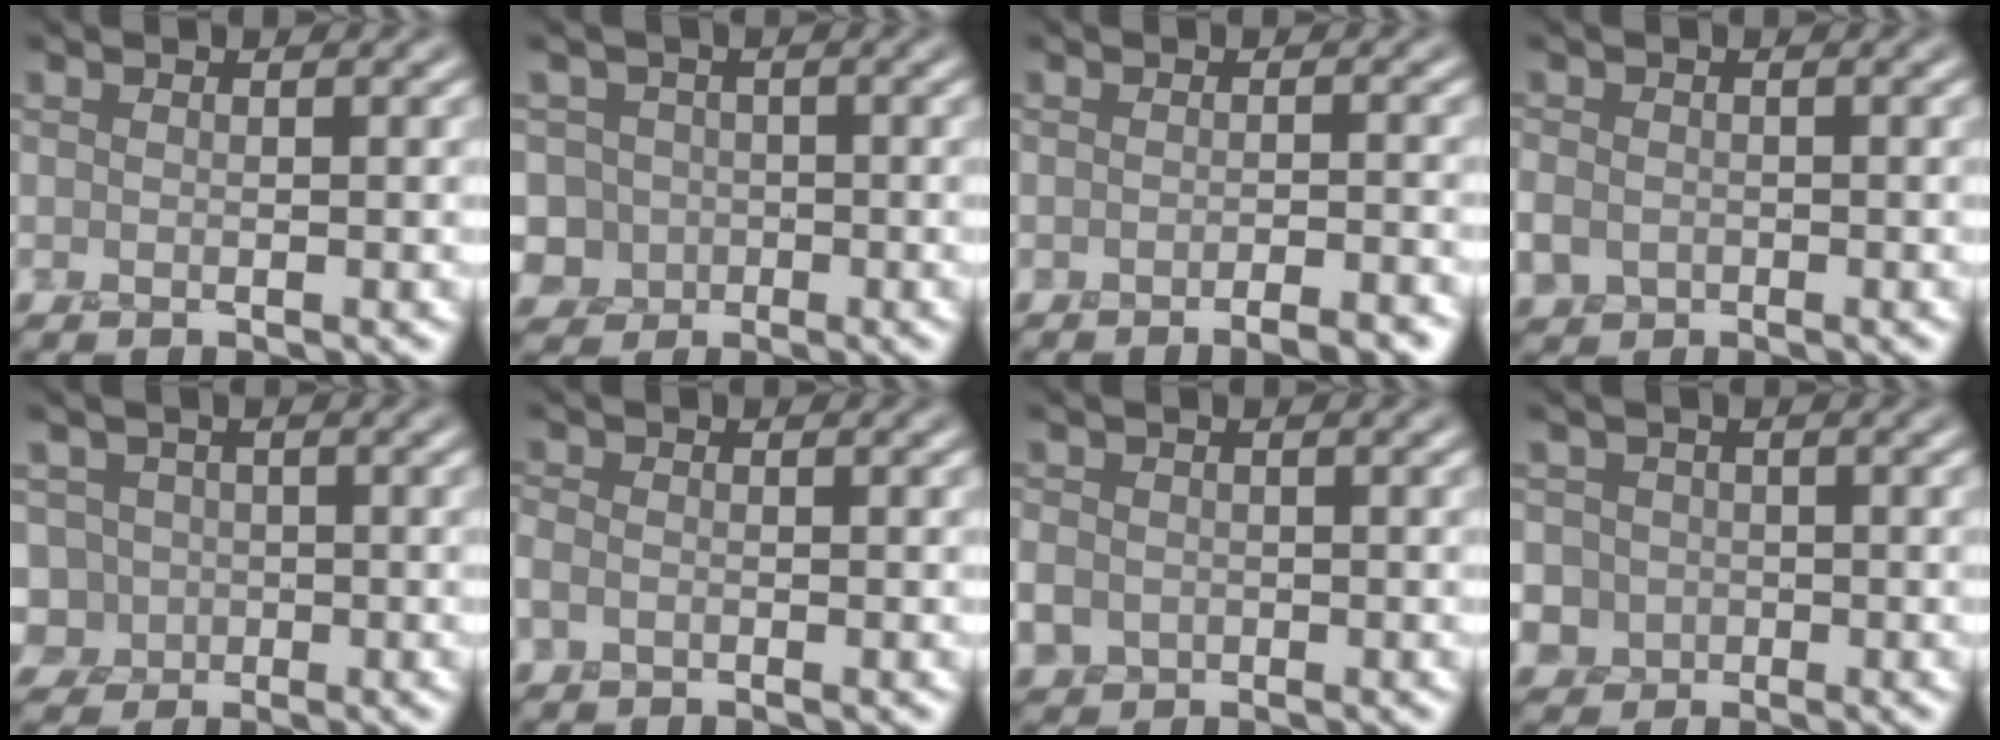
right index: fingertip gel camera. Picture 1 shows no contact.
{"total": 4.9, "force": [0.3, 4.8, 0.8], "torque": [-0.003, 0.032, -0.017]}
{"total": 3.0, "force": [-2.1, 0.6, 2.0], "torque": [-0.013, 0.009, -0.028]}
{"total": 1.7, "force": [-0.4, 1.6, 0.4], "torque": [-0.007, 0.000, -0.010]}
{"total": 4.1, "force": [0.7, 4.0, 0.7], "torque": [0.001, 0.029, -0.006]}
{"total": 0.9, "force": [-0.4, 0.7, 0.3], "torque": [-0.006, 0.004, -0.013]}
{"total": 2.2, "force": [-0.5, 2.0, 0.5], "torque": [-0.010, 0.001, -0.009]}
{"total": 5.9, "force": [-0.3, 5.7, 1.2], "torque": [-0.025, 0.018, -0.034]}